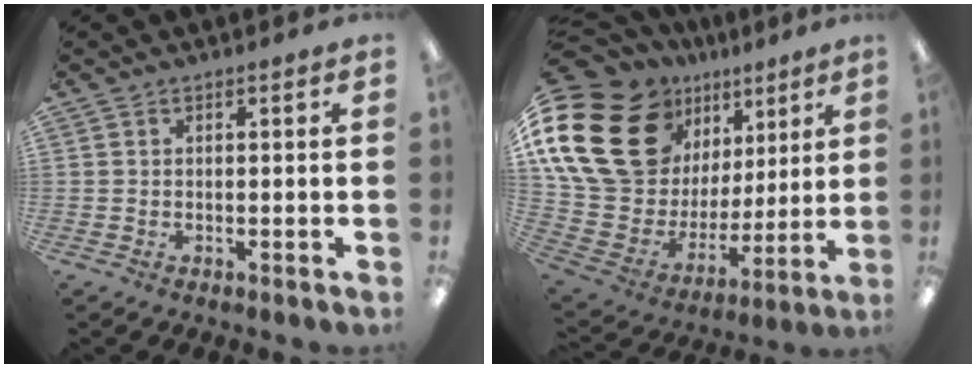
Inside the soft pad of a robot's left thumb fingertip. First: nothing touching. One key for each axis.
{"total": 24.8, "fx": 12.9, "fy": 16.1, "fz": 13.8, "tx": -0.288, "ty": -0.082, "tz": 0.258}